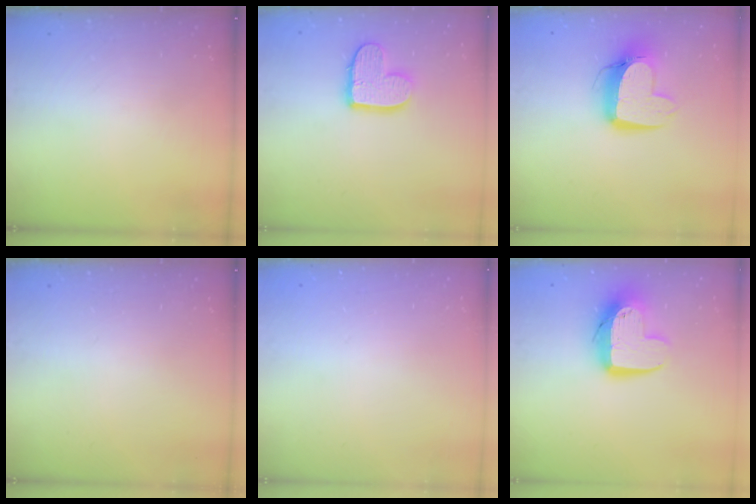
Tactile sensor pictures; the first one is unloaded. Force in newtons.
{"total": 11.3, "press": 11.3, "slide": 0.7}
{"total": 12.5, "press": 12.4, "slide": 1.2}
{"total": 0.0}
{"total": 0.0}
{"total": 11.0, "press": 10.9, "slide": 0.9}